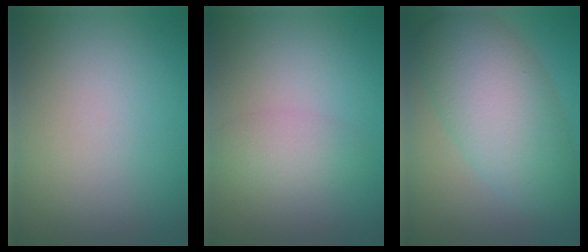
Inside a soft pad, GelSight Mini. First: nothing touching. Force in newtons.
{"total": 2.1, "press": 2.1, "slide": 0.1}
{"total": 8.0, "press": 8.0, "slide": 0.2}